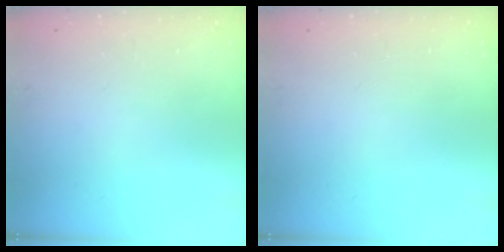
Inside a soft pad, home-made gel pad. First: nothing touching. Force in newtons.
{"total": 0.0}